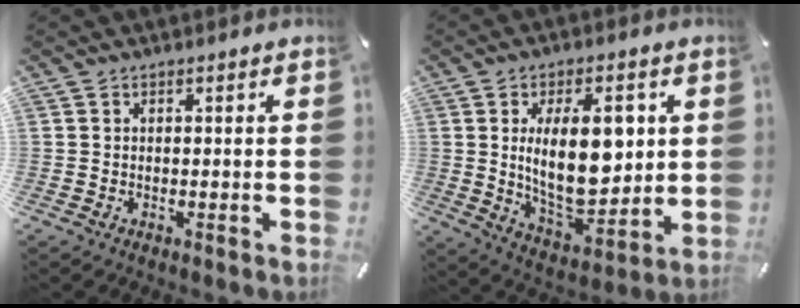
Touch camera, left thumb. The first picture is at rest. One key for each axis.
{"total": 18.1, "fx": 2.8, "fy": 9.5, "fz": 15.2, "tx": -0.249, "ty": -0.020, "tz": 0.042}